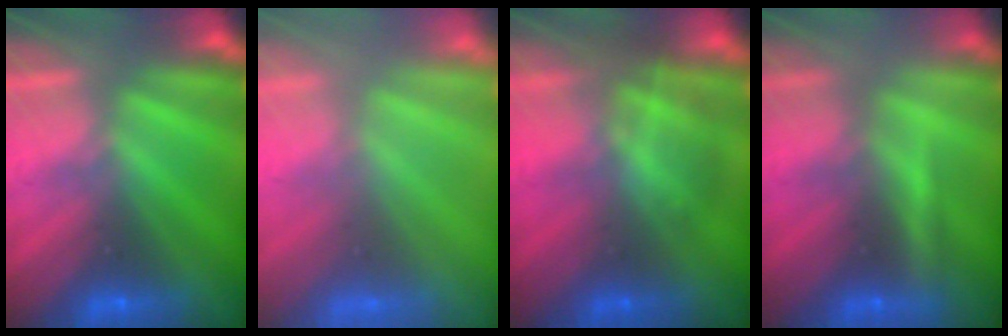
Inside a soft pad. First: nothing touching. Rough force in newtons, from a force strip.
{"total": 6.5}
{"total": 2.9}
{"total": 2.0}